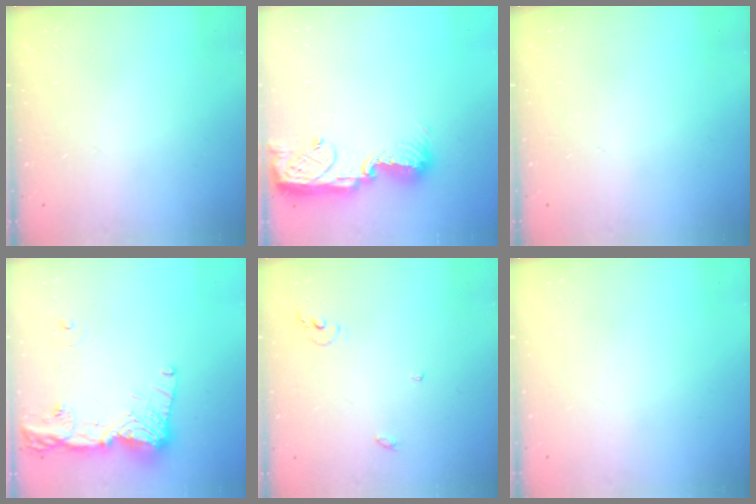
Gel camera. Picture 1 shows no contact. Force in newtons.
{"total": 11.6, "press": 11.5, "slide": 1.1}
{"total": 0.0}
{"total": 15.2, "press": 15.1, "slide": 1.5}
{"total": 5.2, "press": 5.2, "slide": 0.4}
{"total": 0.0}